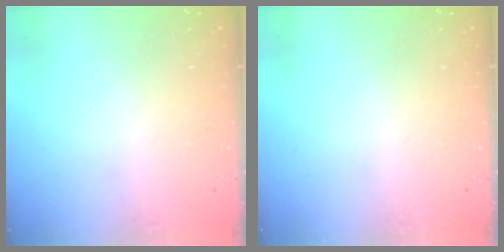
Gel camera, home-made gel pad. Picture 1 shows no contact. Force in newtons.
{"total": 0.0}